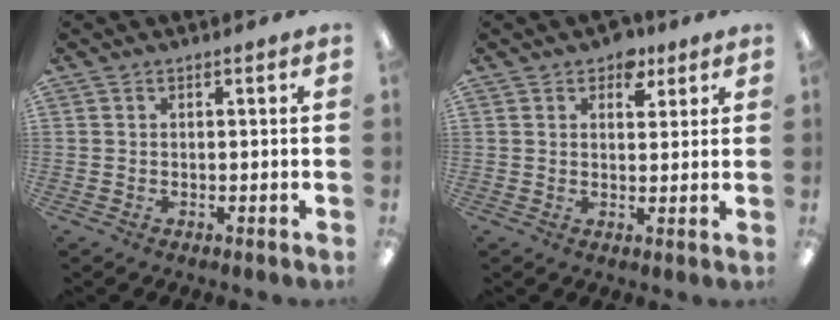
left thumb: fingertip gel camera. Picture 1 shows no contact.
{"total": 5.0, "force": [3.1, 3.1, 2.4], "torque": [-0.015, -0.011, 0.049]}